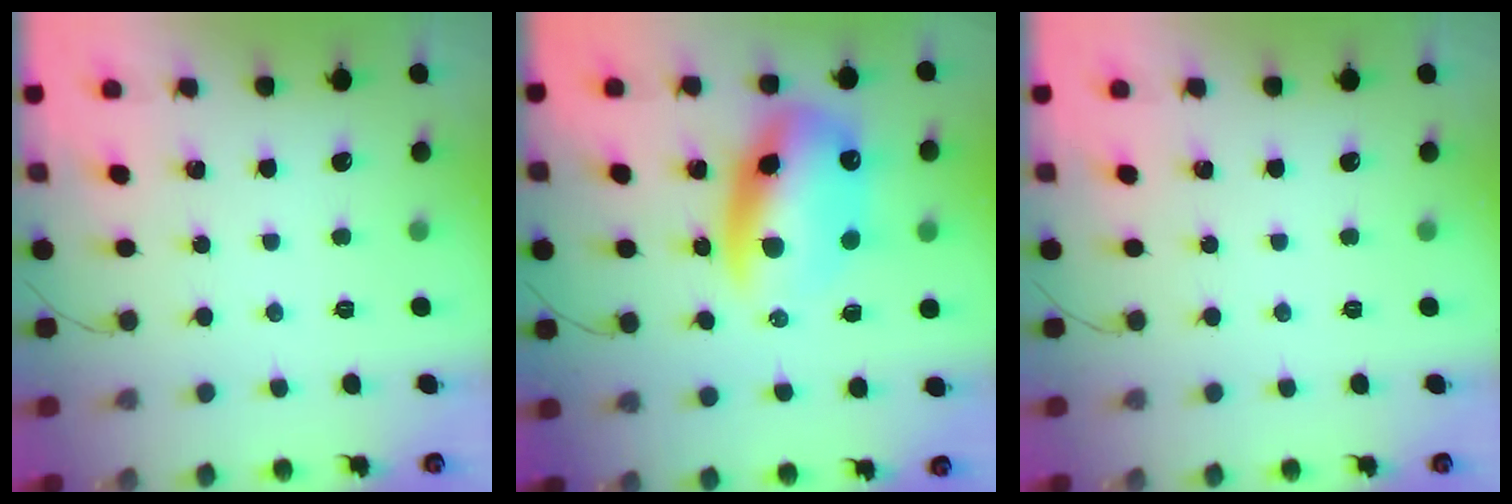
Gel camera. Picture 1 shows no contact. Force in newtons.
{"total": 15.8, "press": 15.3, "slide": 4.2}
{"total": 0.0}